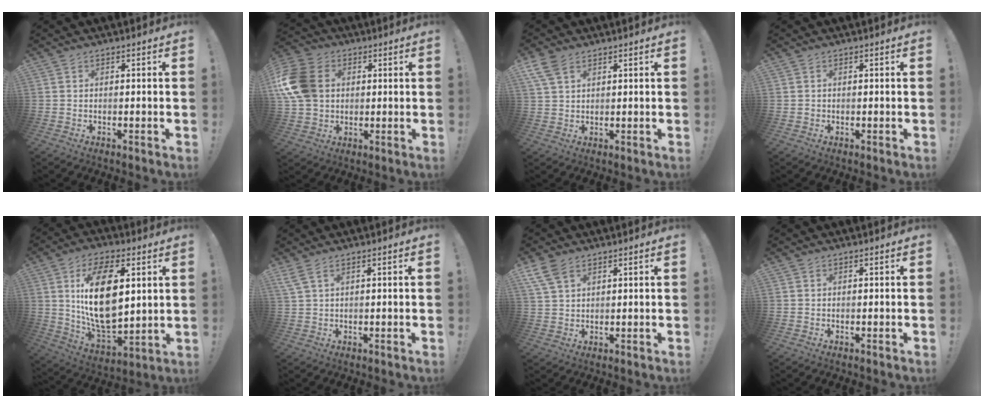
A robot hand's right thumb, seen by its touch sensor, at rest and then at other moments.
{"total": 16.1, "force": [2.5, 12.4, 9.9], "torque": [-0.194, 0.005, 0.052]}
{"total": 6.1, "force": [3.7, 3.2, 3.6], "torque": [-0.071, -0.004, 0.074]}
{"total": 0.7, "force": [0.0, 0.7, -0.1], "torque": [-0.004, 0.005, 0.001]}
{"total": 20.5, "force": [5.0, 11.1, 16.5], "torque": [-0.306, -0.021, 0.082]}
{"total": 3.2, "force": [1.9, 0.6, 2.4], "torque": [-0.053, -0.002, 0.037]}
{"total": 6.3, "force": [4.0, 3.2, 3.7], "torque": [-0.074, -0.007, 0.080]}
{"total": 0.0}